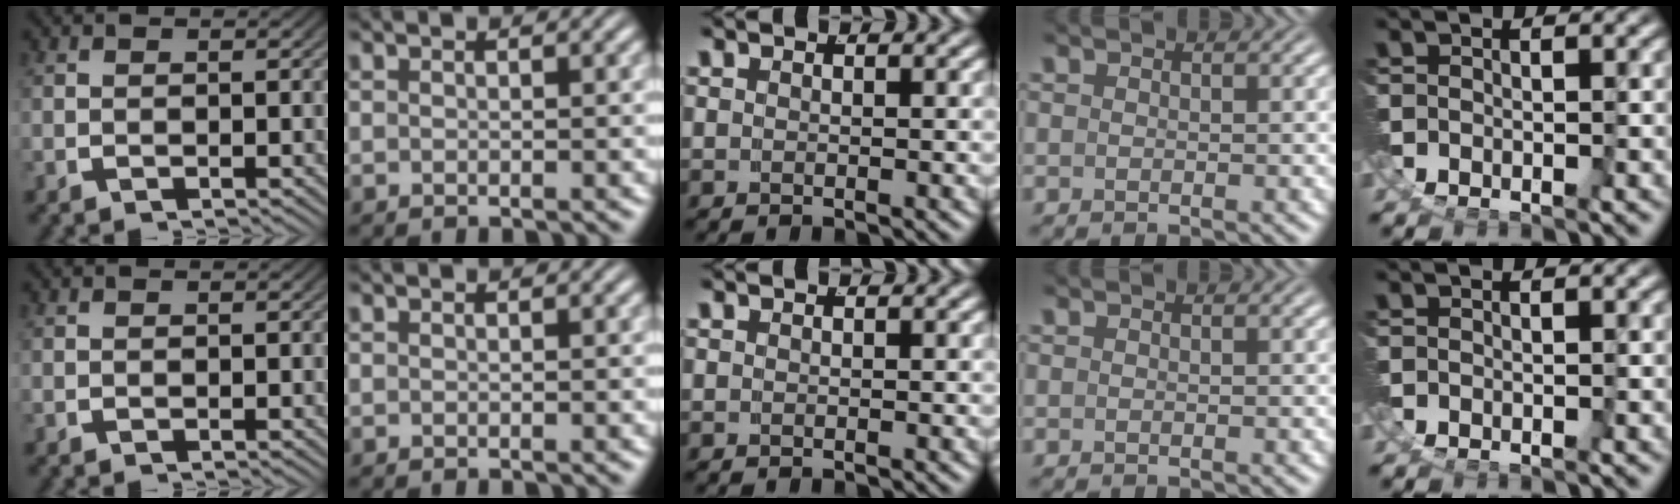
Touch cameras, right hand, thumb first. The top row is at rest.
{}